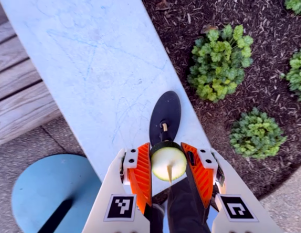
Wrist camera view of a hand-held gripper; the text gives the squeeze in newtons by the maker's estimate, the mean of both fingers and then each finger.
{"total": 10.7, "left": 11.0, "right": 10.3}